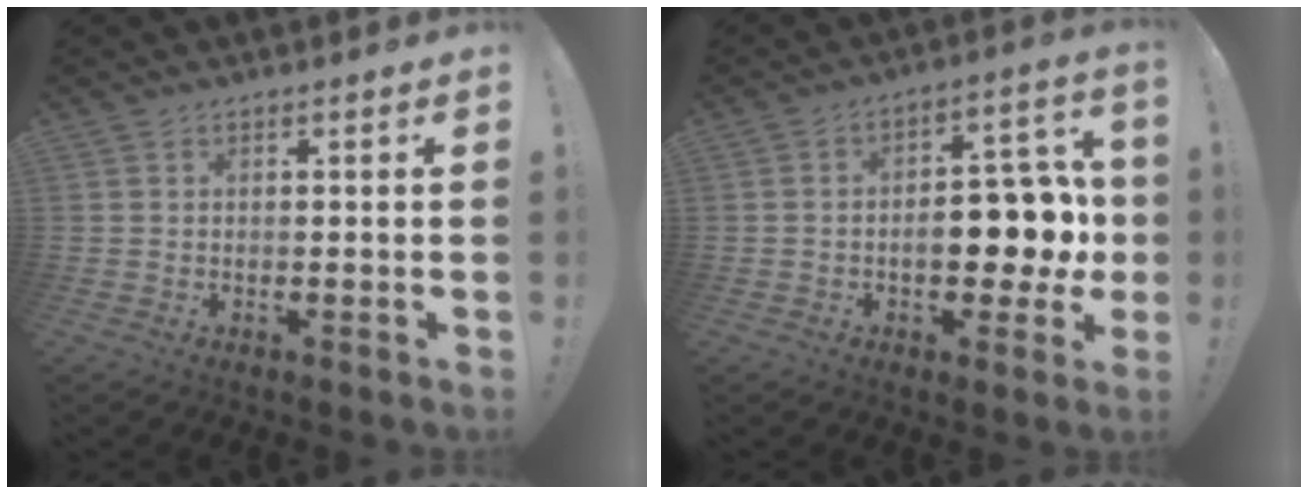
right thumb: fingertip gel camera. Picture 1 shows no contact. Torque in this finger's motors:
{"motor_torque": [1.65, 1.48, 0.85, -0.27, 0.13]}